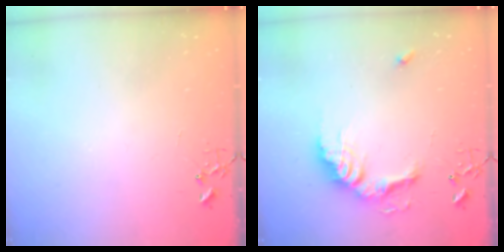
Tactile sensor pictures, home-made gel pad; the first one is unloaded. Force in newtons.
{"total": 17.3, "press": 17.2, "slide": 1.5}